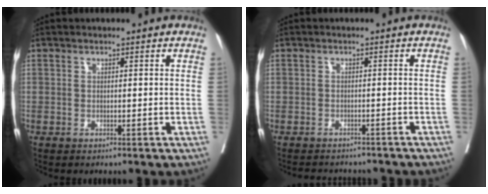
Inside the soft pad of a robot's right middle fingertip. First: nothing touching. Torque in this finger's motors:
{"motor_torque": [0.01, -0.05, 0.02, -0.01]}